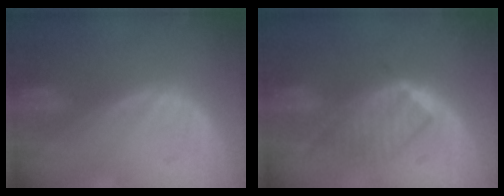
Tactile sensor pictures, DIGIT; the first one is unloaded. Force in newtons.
{"total": 6.6, "press": 6.2, "slide": 2.4}